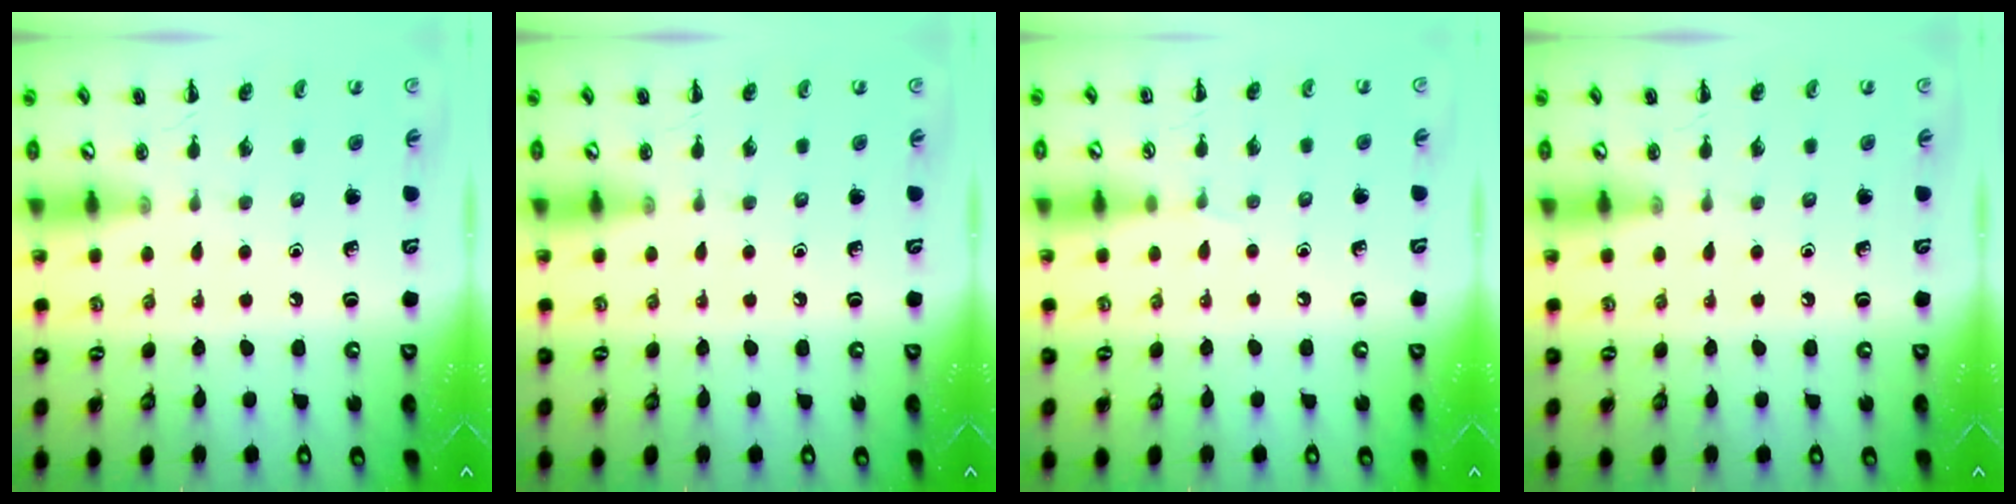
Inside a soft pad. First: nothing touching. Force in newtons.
{"total": 0.0}
{"total": 2.9, "press": 2.7, "slide": 1.1}
{"total": 0.0}